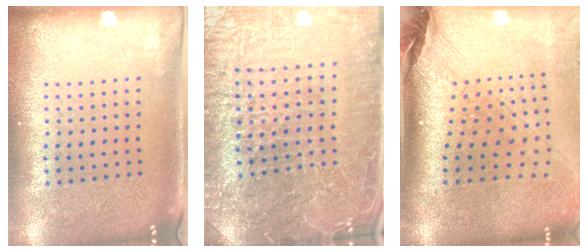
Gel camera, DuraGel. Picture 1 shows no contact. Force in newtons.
{"total": 5.1, "press": 4.9, "slide": 1.6}
{"total": 2.9, "press": 2.1, "slide": 2.0}